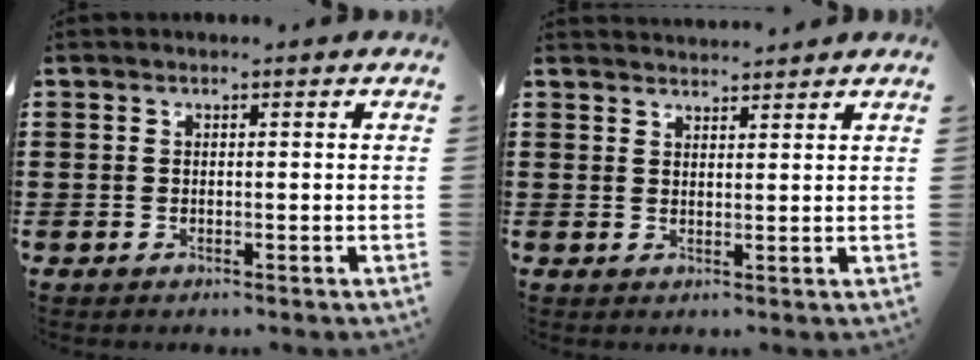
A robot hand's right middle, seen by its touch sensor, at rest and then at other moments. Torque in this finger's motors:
{"motor_torque": [0.00, 0.00, 0.00, -0.01]}